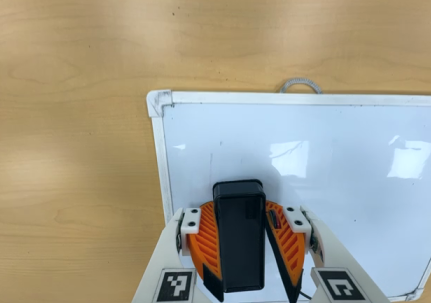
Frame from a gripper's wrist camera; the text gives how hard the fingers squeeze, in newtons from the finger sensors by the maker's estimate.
{"total": 14.1, "left": 16.5, "right": 11.7}